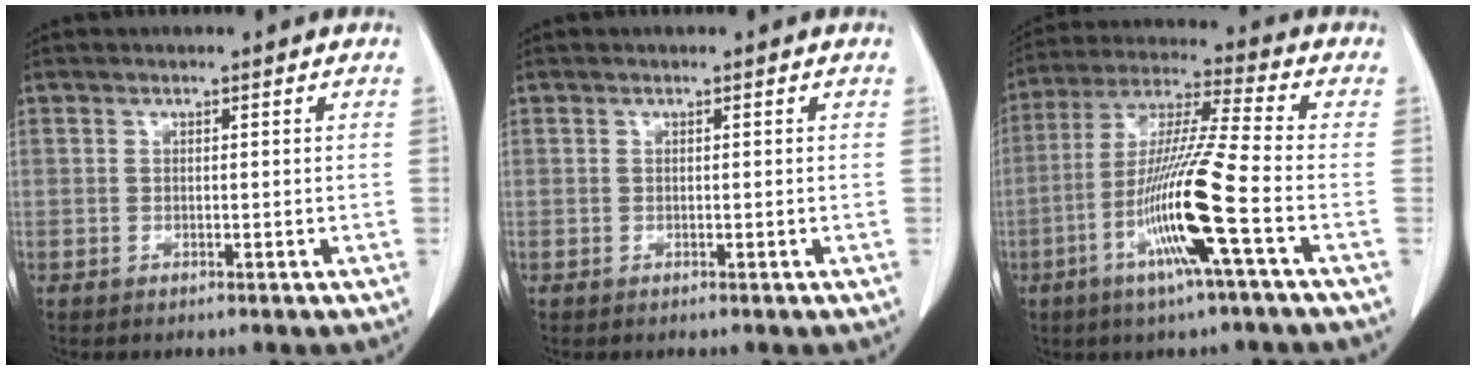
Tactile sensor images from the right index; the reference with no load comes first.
{"total": 0.0}
{"total": 14.4, "force": [-5.1, -1.2, 13.5], "torque": [-0.269, -0.013, -0.104]}